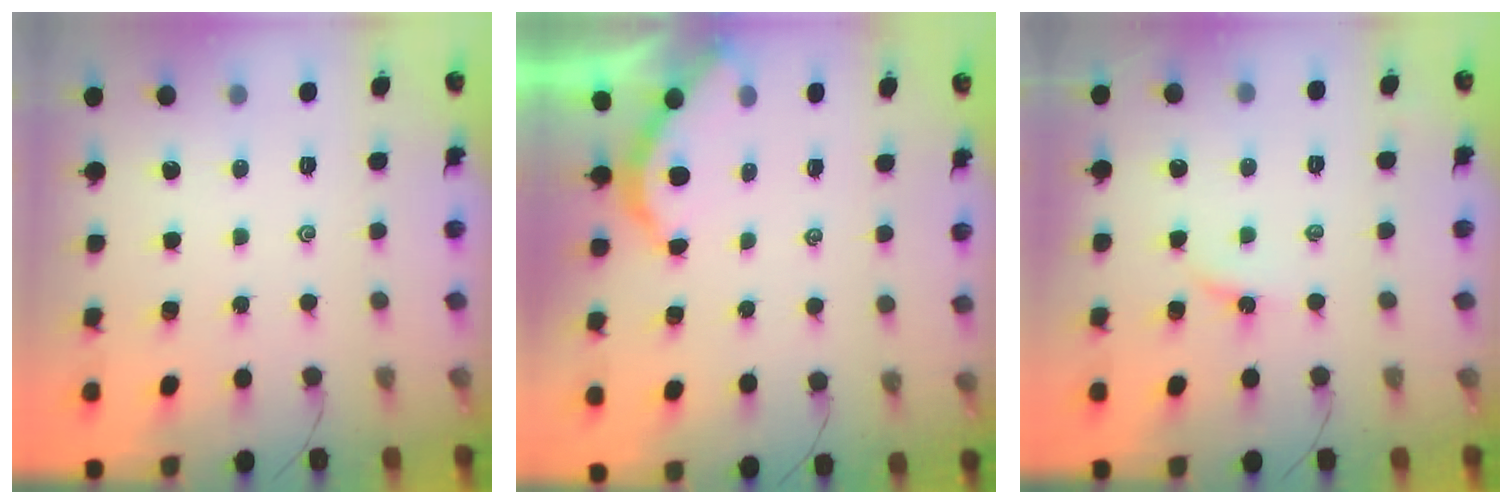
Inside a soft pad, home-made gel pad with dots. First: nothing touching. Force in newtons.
{"total": 3.1, "press": 3.0, "slide": 0.2}
{"total": 2.8, "press": 2.7, "slide": 0.4}